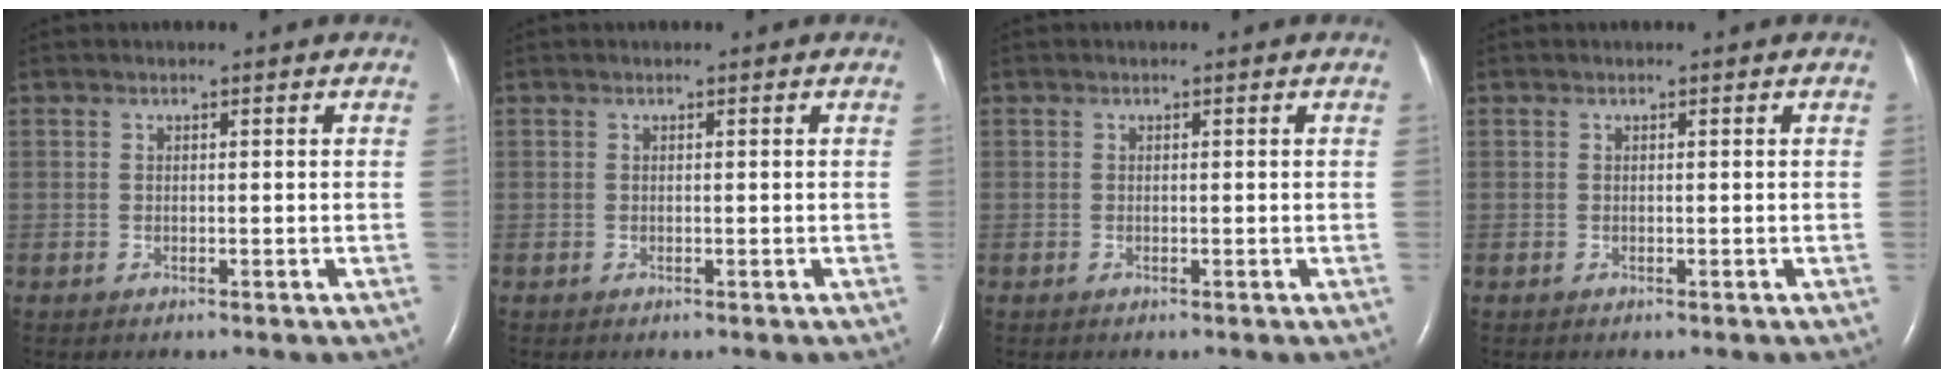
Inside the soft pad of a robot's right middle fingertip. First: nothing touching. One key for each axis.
{"total": 0.0}
{"total": 0.0}
{"total": 0.0}